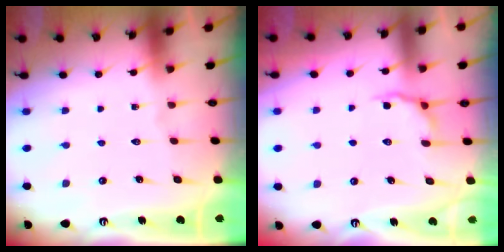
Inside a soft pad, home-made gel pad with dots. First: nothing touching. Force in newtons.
{"total": 6.2, "press": 5.7, "slide": 2.5}